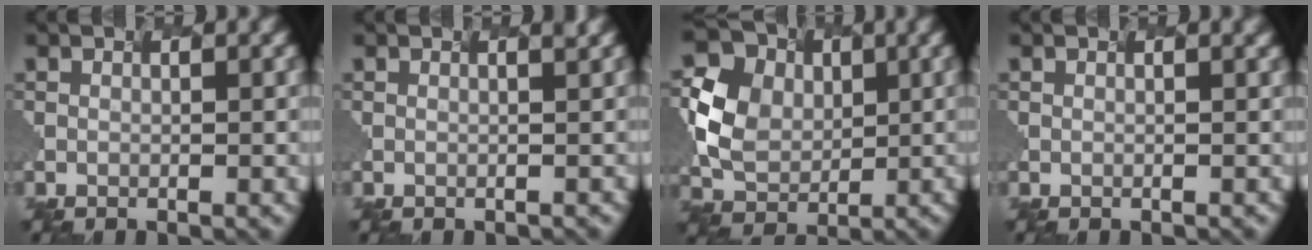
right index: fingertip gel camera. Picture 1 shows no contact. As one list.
[{"total": 1.6, "force": [0.8, 0.9, 1.1], "torque": [0.009, 0.014, -0.007]}, {"total": 6.1, "force": [-0.2, 5.3, 3.0], "torque": [-0.070, 0.001, -0.003]}, {"total": 0.8, "force": [0.5, 0.5, 0.4], "torque": [0.007, 0.004, 0.000]}]